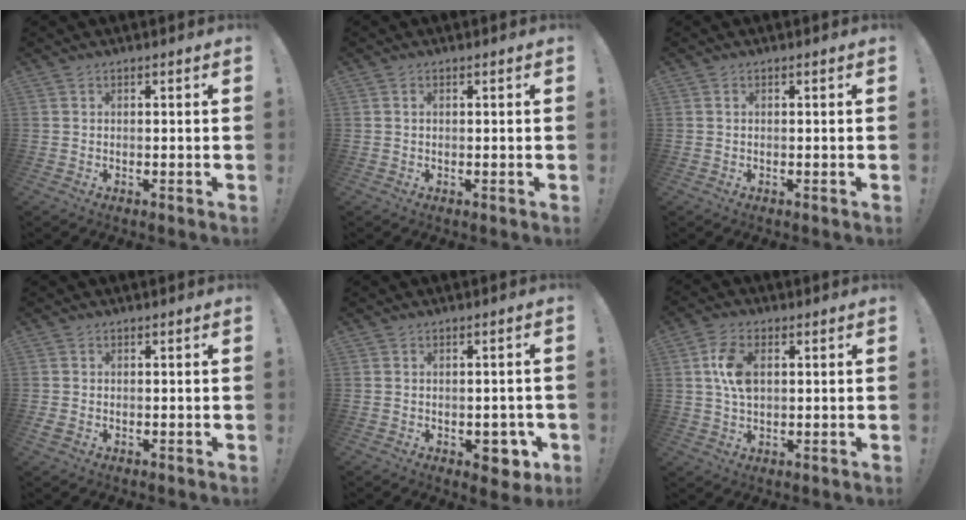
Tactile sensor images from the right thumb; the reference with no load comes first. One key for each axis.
{"total": 0.6, "fx": 0.1, "fy": 0.4, "fz": 0.4, "tx": -0.011, "ty": 0.005, "tz": 0.001}
{"total": 0.0}
{"total": 1.2, "fx": 0.1, "fy": 0.9, "fz": 0.8, "tx": -0.010, "ty": -0.003, "tz": 0.002}
{"total": 6.4, "fx": -1.9, "fy": 4.4, "fz": 4.3, "tx": -0.028, "ty": 0.008, "tz": -0.027}
{"total": 8.9, "fx": 1.9, "fy": 5.5, "fz": 6.8, "tx": -0.137, "ty": 0.001, "tz": 0.032}